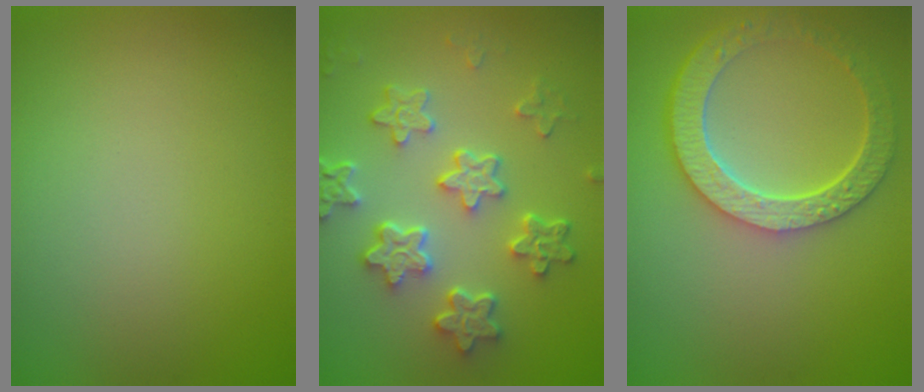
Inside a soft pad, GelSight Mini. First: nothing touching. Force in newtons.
{"total": 5.8, "press": 4.5, "slide": 3.6}
{"total": 6.1, "press": 4.8, "slide": 3.8}